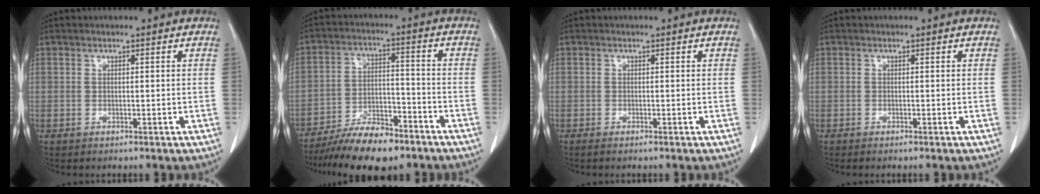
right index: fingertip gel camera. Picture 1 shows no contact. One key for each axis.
{"total": 11.3, "fx": -9.0, "fy": 3.3, "fz": 6.0, "tx": -0.098, "ty": 0.000, "tz": -0.156}
{"total": 0.7, "fx": -0.5, "fy": -0.1, "fz": 0.5, "tx": -0.009, "ty": -0.001, "tz": -0.012}
{"total": 0.5, "fx": -0.4, "fy": -0.1, "fz": 0.3, "tx": -0.008, "ty": -0.001, "tz": -0.008}